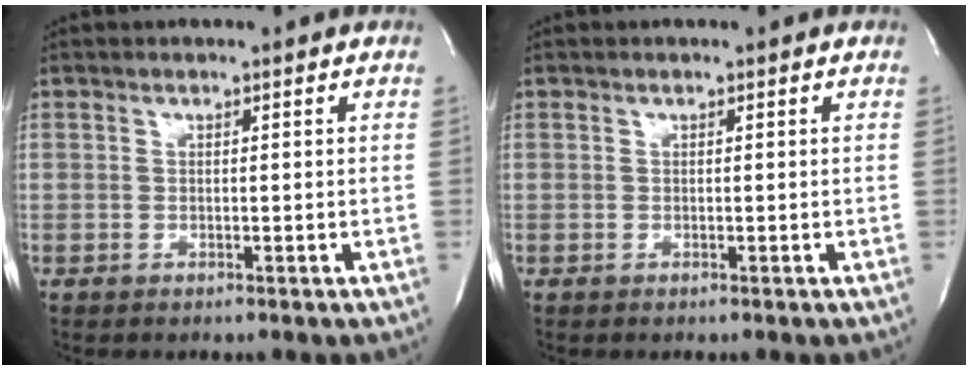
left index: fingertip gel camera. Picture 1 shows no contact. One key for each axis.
{"total": 0.0}